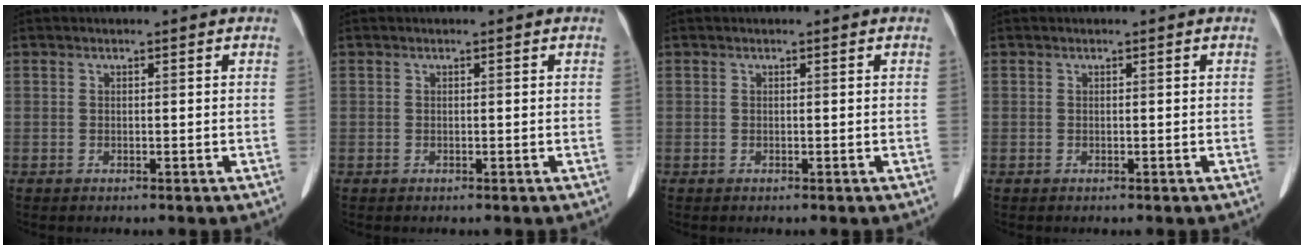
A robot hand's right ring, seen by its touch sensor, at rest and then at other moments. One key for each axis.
{"total": 0.0}
{"total": 0.0}
{"total": 0.0}